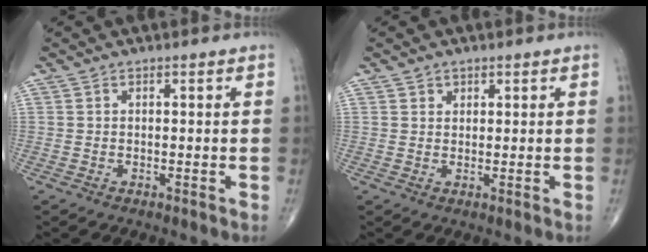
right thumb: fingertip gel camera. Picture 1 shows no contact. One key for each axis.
{"total": 1.5, "fx": 0.9, "fy": 1.2, "fz": 0.3, "tx": 0.010, "ty": -0.005, "tz": 0.011}